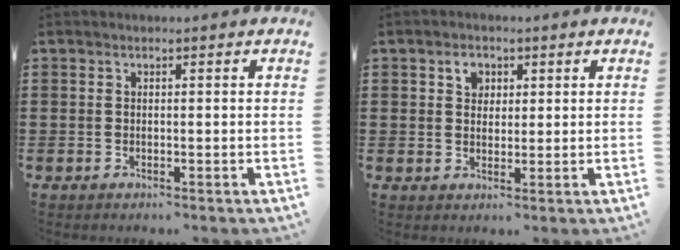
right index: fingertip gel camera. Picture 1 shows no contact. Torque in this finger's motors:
{"motor_torque": [1.05, 1.09, 0.09, 0.01]}